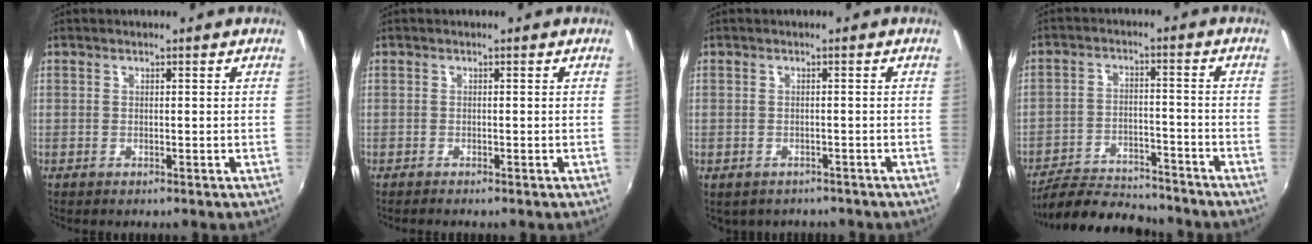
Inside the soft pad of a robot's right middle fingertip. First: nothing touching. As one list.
[{"total": 1.0, "force": [-0.9, 0.1, 0.3], "torque": [-0.007, -0.008, -0.018]}, {"total": 3.0, "force": [-2.0, 1.9, 1.1], "torque": [-0.026, -0.012, -0.022]}, {"total": 12.7, "force": [-11.7, 3.0, 3.9], "torque": [-0.100, 0.001, -0.184]}]